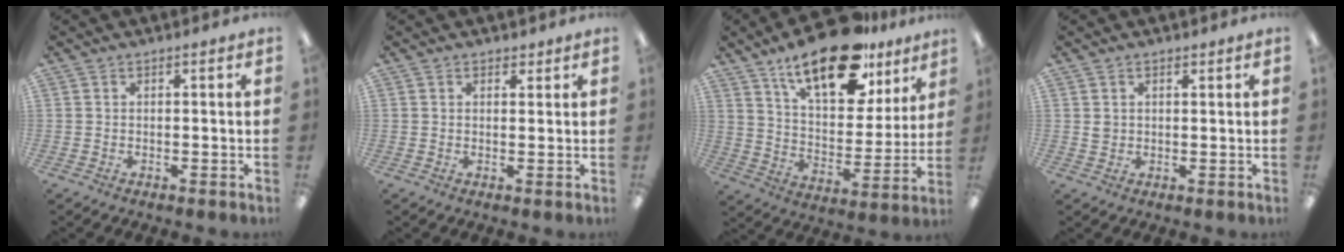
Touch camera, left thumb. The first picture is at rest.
{"total": 1.6, "force": [1.1, 1.0, 0.5], "torque": [-0.002, -0.002, 0.019]}
{"total": 21.5, "force": [14.7, 9.2, 12.8], "torque": [-0.203, -0.080, 0.250]}
{"total": 1.9, "force": [0.8, 1.6, 0.6], "torque": [-0.014, 0.004, 0.014]}